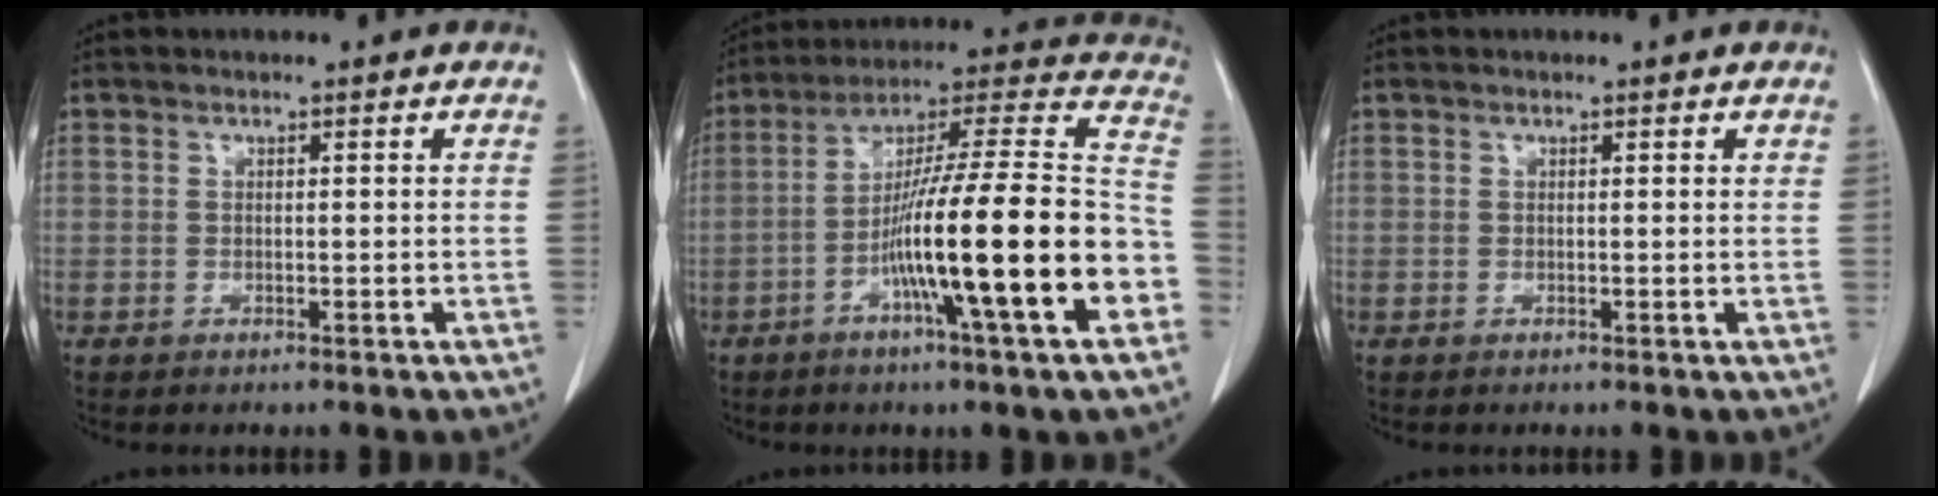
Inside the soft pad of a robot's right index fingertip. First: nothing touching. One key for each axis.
{"total": 24.0, "fx": -7.4, "fy": 0.4, "fz": 22.8, "tx": -0.308, "ty": -0.002, "tz": -0.127}
{"total": 0.0}